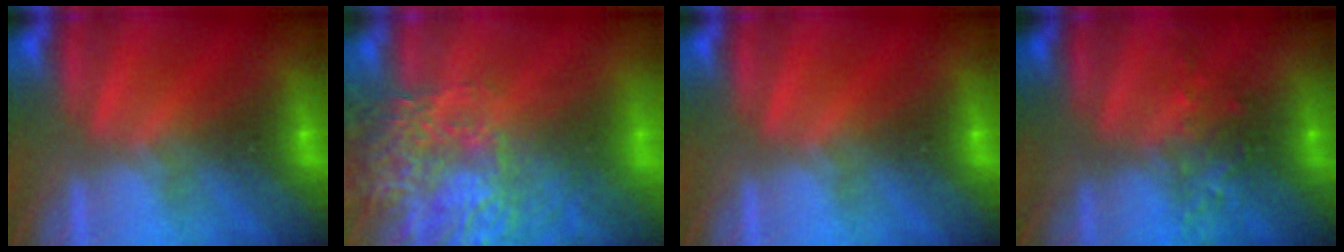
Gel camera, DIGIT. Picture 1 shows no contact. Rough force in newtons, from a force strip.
{"total": 7.6}
{"total": 0.0}
{"total": 2.4}